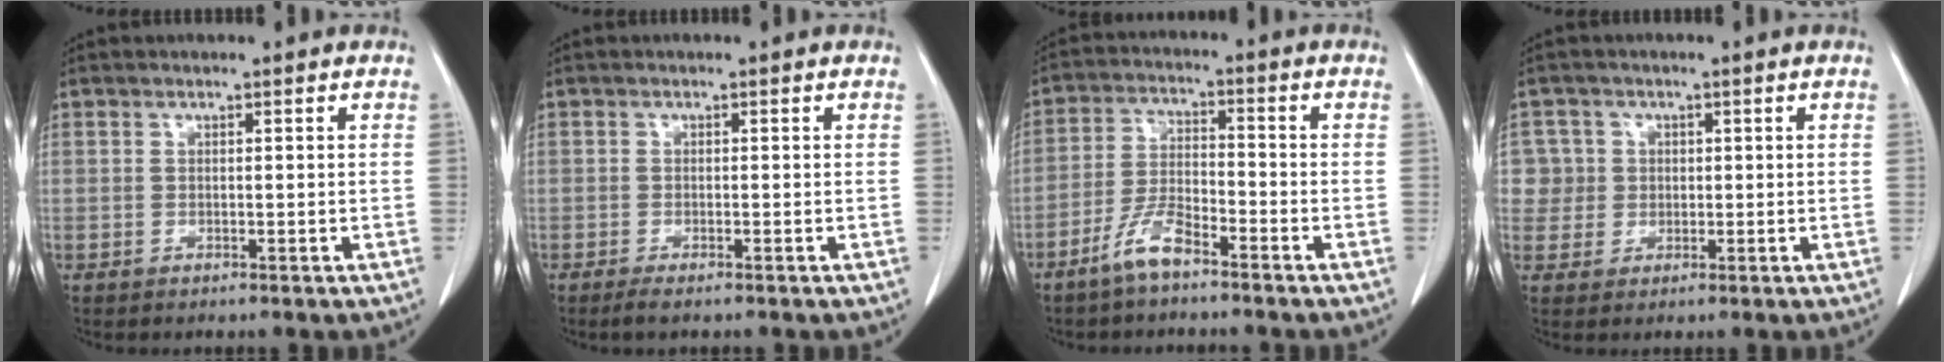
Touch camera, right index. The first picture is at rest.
{"total": 1.7, "force": [-1.3, 0.1, 1.1], "torque": [-0.024, -0.005, -0.021]}
{"total": 6.1, "force": [-4.4, 1.2, 4.0], "torque": [-0.092, -0.005, -0.089]}
{"total": 4.5, "force": [0.8, 4.4, -0.3], "torque": [0.024, 0.013, 0.016]}